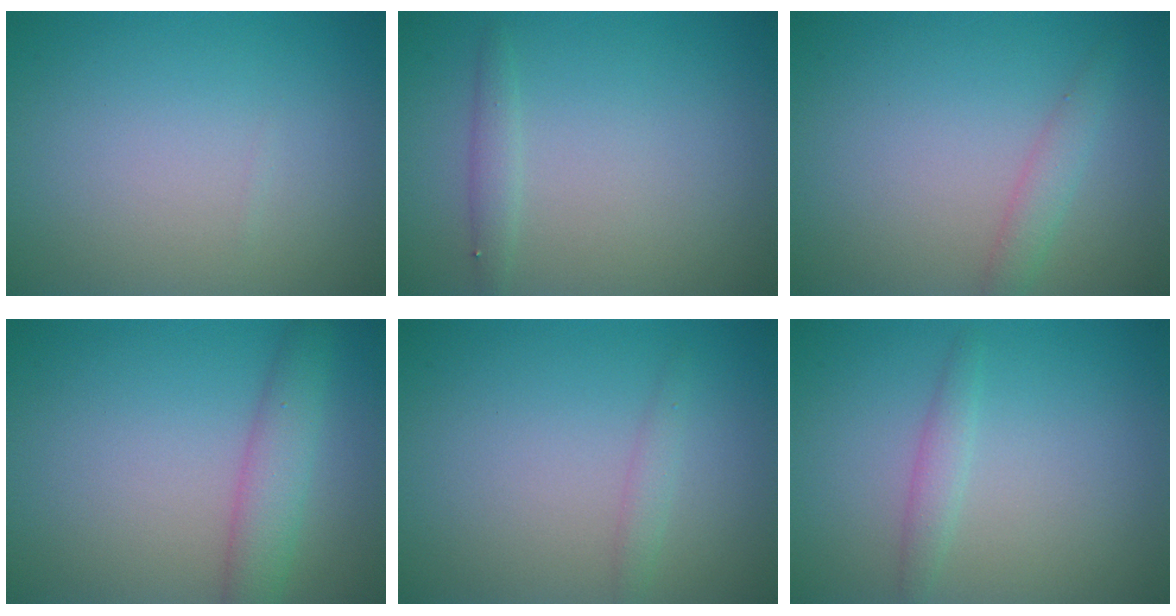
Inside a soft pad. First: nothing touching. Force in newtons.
{"total": 0.7, "press": 0.7, "slide": 0.1}
{"total": 1.7, "press": 1.7, "slide": 0.1}
{"total": 3.5, "press": 3.5, "slide": 0.1}
{"total": 1.0, "press": 1.0, "slide": 0.0}
{"total": 1.5, "press": 1.5, "slide": 0.0}